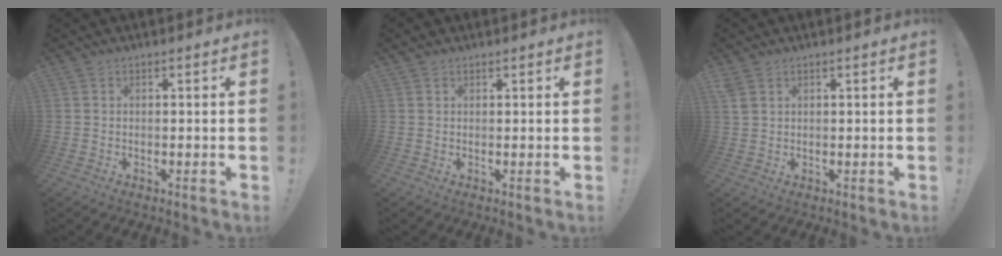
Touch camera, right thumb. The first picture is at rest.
{"total": 0.9, "force": [0.8, 0.5, 0.2], "torque": [-0.001, -0.002, 0.014]}
{"total": 2.6, "force": [1.6, 1.6, 1.3], "torque": [-0.023, -0.005, 0.032]}